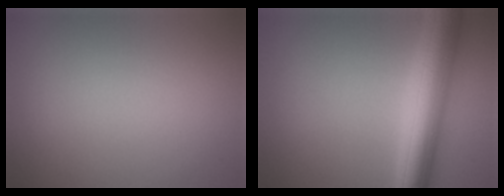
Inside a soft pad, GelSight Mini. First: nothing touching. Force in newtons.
{"total": 7.3, "press": 7.3, "slide": 0.2}